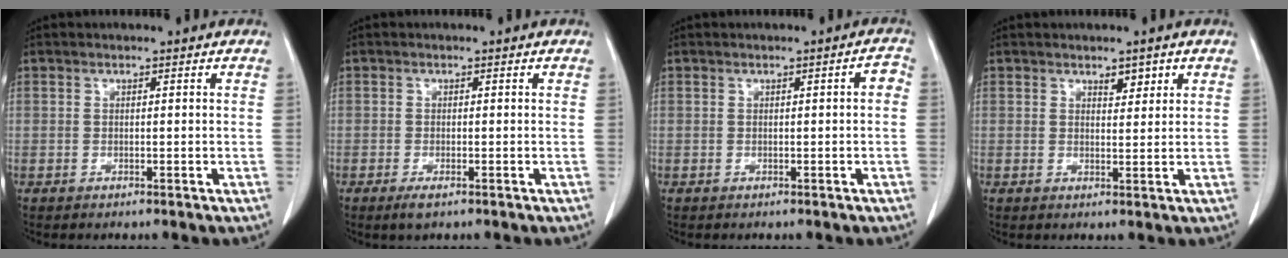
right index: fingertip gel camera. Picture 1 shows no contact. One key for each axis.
{"total": 1.7, "fx": -1.0, "fy": 0.4, "fz": 1.3, "tx": -0.025, "ty": -0.003, "tz": -0.013}
{"total": 1.6, "fx": -0.1, "fy": 0.4, "fz": 1.6, "tx": -0.013, "ty": 0.006, "tz": -0.003}
{"total": 2.0, "fx": 1.3, "fy": 0.9, "fz": 1.2, "tx": -0.014, "ty": -0.004, "tz": 0.022}